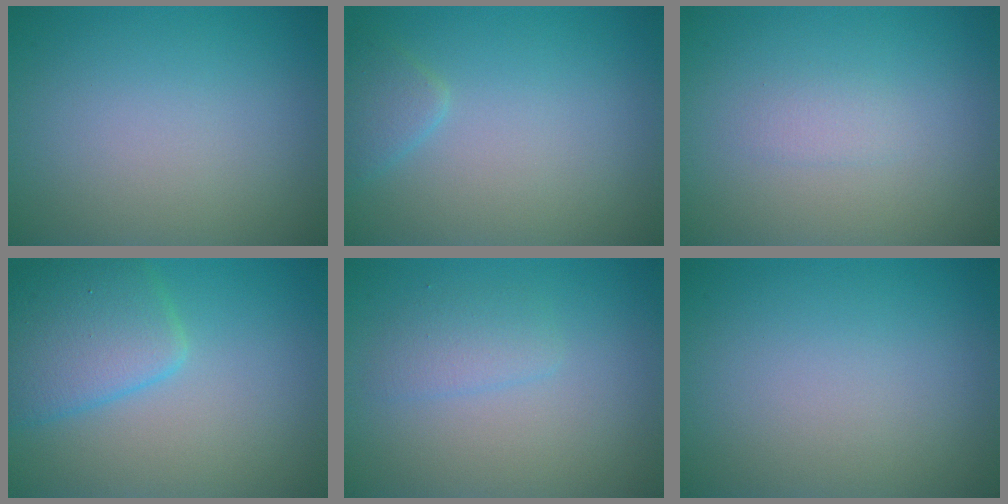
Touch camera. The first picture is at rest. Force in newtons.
{"total": 1.5, "press": 1.5, "slide": 0.1}
{"total": 0.9, "press": 0.9, "slide": 0.0}
{"total": 5.1, "press": 5.1, "slide": 0.2}
{"total": 1.5, "press": 1.5, "slide": 0.0}
{"total": 0.0}